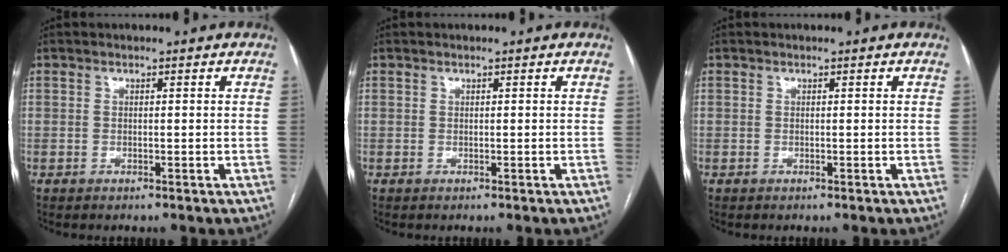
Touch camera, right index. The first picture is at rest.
{"total": 0.0}
{"total": 0.0}